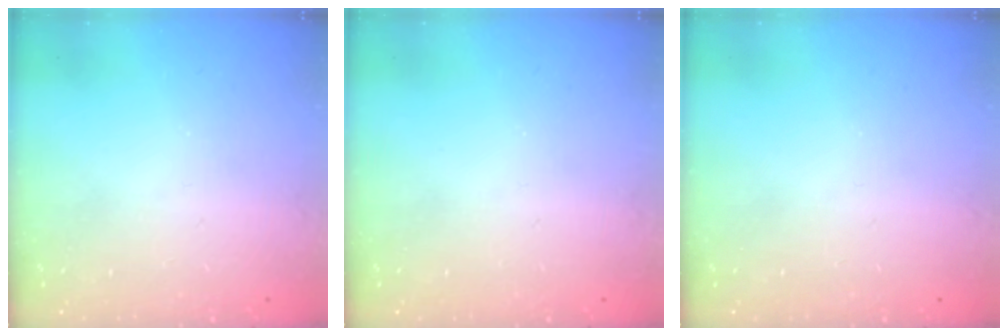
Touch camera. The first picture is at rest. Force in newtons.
{"total": 0.0}
{"total": 0.0}